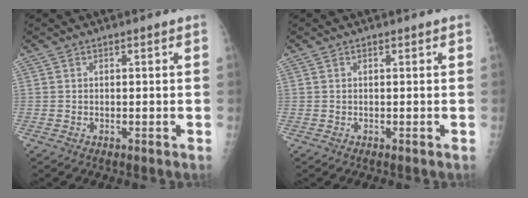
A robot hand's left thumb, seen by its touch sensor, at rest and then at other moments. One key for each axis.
{"total": 0.0}